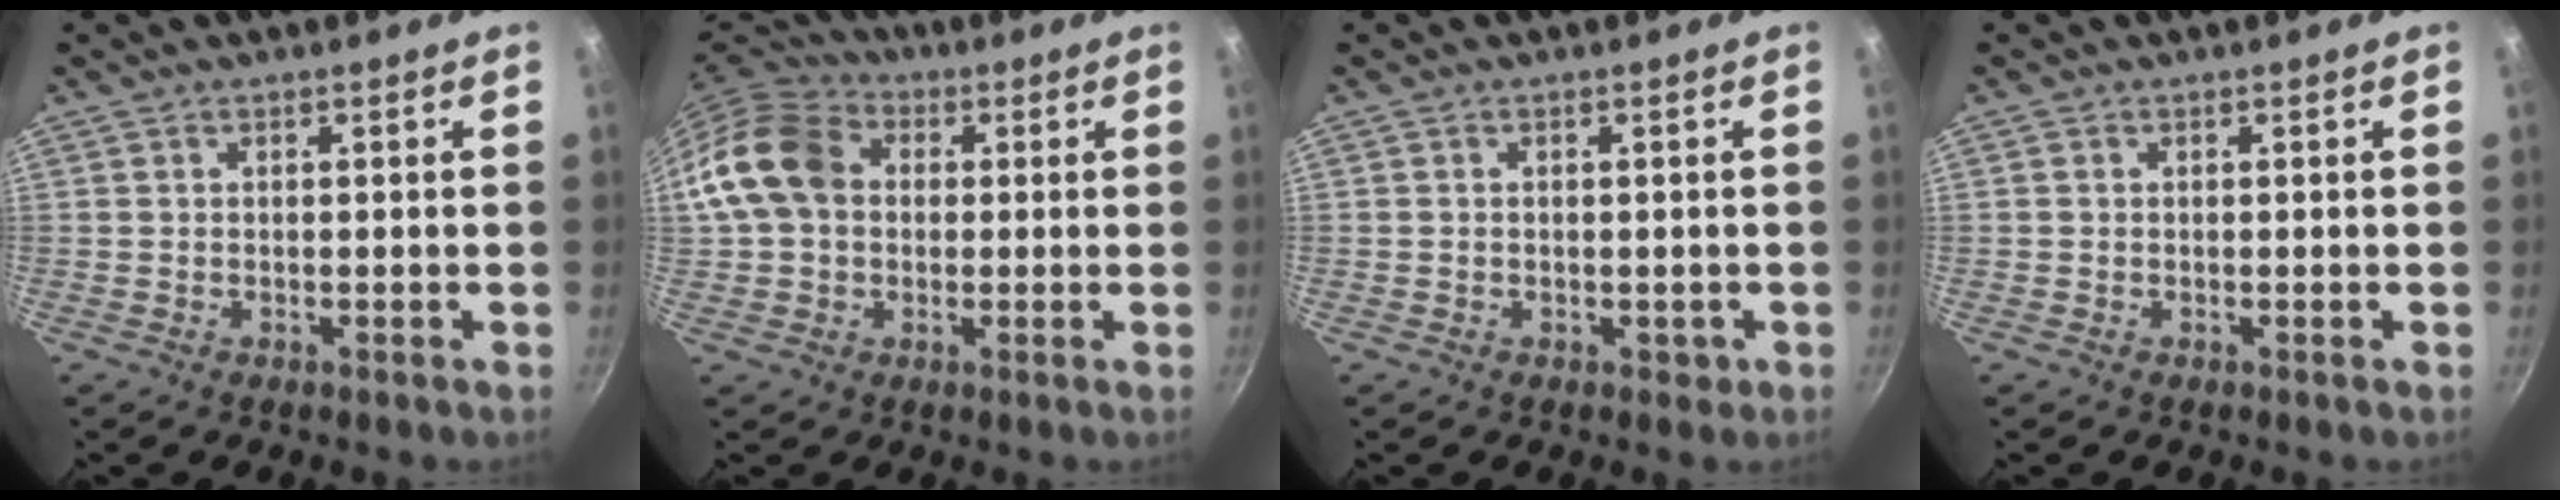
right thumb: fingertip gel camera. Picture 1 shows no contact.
{"total": 12.7, "force": [1.2, 10.1, 7.6], "torque": [-0.120, 0.025, 0.005]}
{"total": 1.4, "force": [-0.3, 1.1, 0.7], "torque": [-0.006, 0.001, -0.003]}
{"total": 0.0}